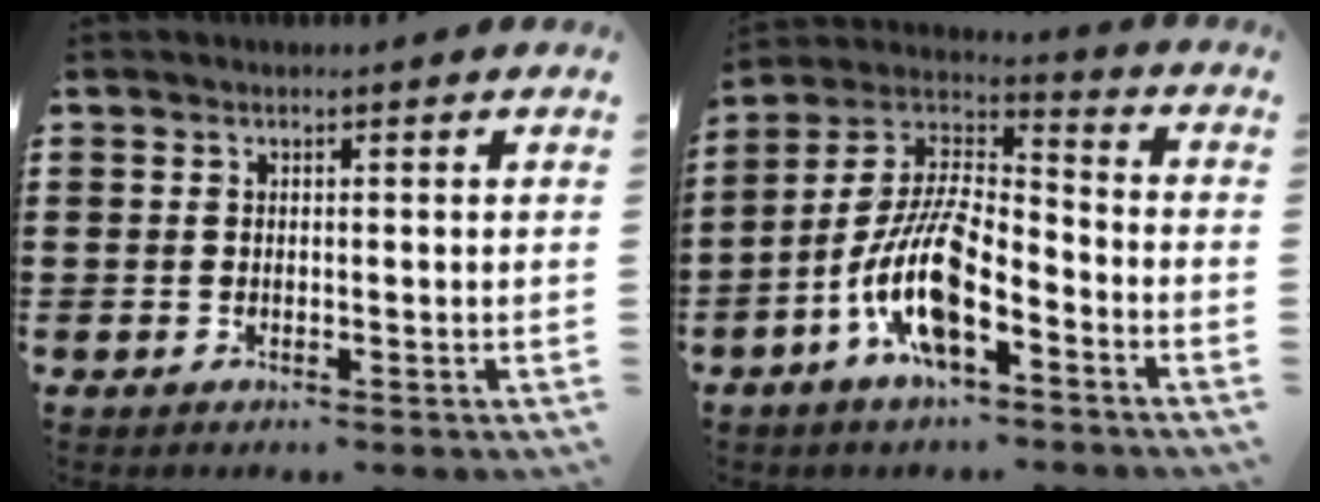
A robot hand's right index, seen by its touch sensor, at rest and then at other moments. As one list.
[{"total": 12.8, "force": [-6.1, 4.7, 10.2], "torque": [-0.242, -0.011, -0.124]}]